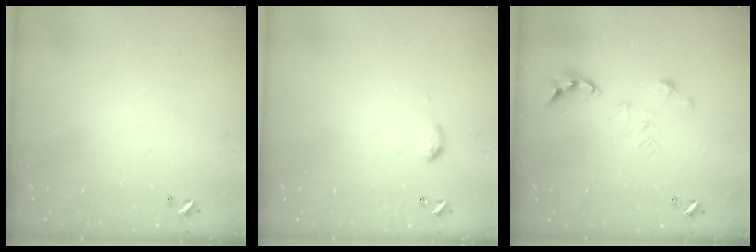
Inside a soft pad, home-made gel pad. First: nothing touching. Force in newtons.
{"total": 4.7, "press": 4.7, "slide": 0.6}
{"total": 0.0}